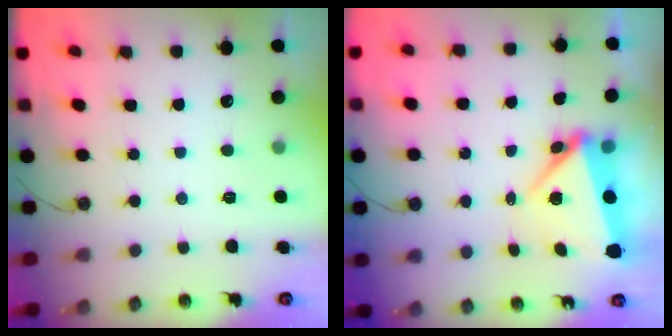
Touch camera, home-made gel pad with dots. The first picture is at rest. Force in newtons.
{"total": 6.8, "press": 6.8, "slide": 0.2}